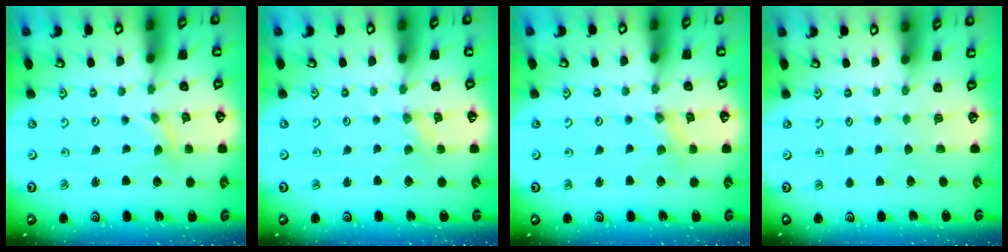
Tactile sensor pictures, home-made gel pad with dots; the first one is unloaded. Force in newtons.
{"total": 0.5, "press": 0.5, "slide": 0.2}
{"total": 1.3, "press": 1.3, "slide": 0.3}
{"total": 0.0}